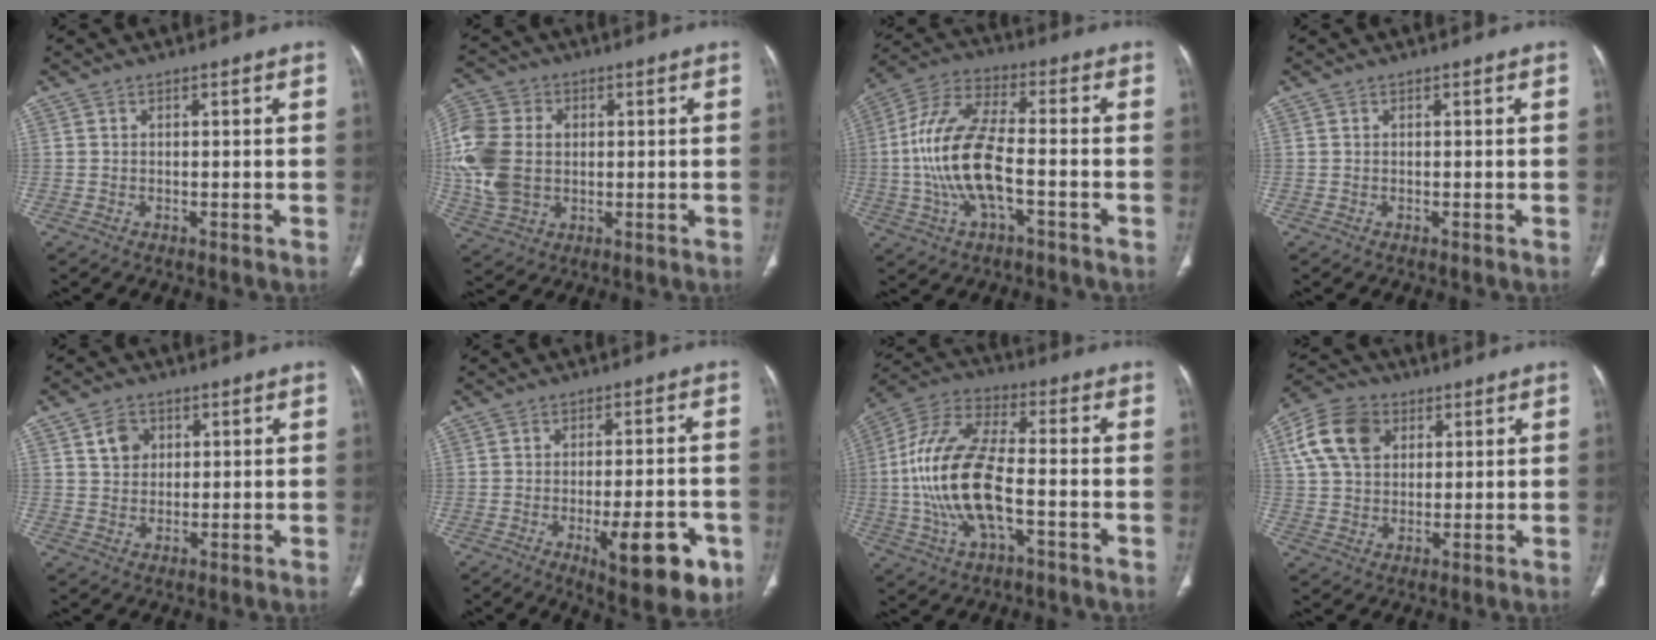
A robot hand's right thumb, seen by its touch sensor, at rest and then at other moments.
{"total": 14.5, "force": [0.4, 10.9, 9.5], "torque": [-0.204, 0.007, 0.011]}
{"total": 15.2, "force": [-2.8, 6.4, 13.5], "torque": [-0.283, 0.032, -0.054]}
{"total": 0.0}
{"total": 4.9, "force": [1.9, 3.9, 2.2], "torque": [-0.020, -0.009, 0.035]}
{"total": 12.9, "force": [-5.1, 4.4, 11.1], "torque": [-0.132, 0.009, -0.061]}
{"total": 17.5, "force": [-3.0, 7.6, 15.4], "torque": [-0.324, 0.030, -0.056]}
{"total": 11.7, "force": [4.2, 8.5, 6.9], "torque": [-0.115, 0.003, 0.074]}